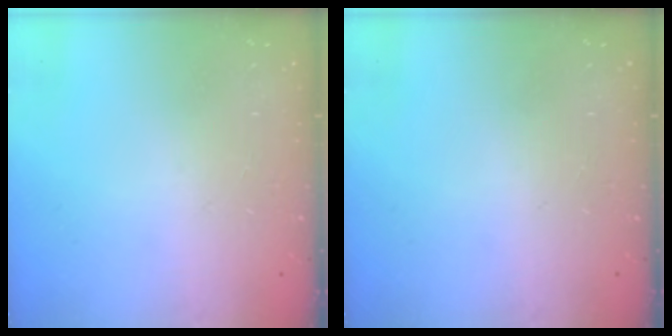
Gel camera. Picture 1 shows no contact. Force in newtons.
{"total": 0.0}